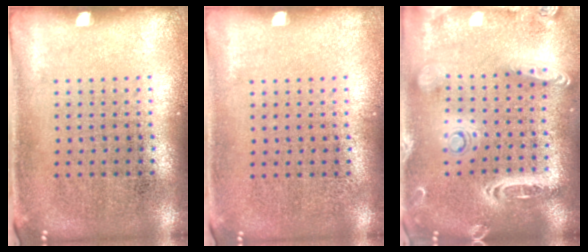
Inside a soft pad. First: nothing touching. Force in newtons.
{"total": 0.0}
{"total": 2.6, "press": 2.3, "slide": 1.2}